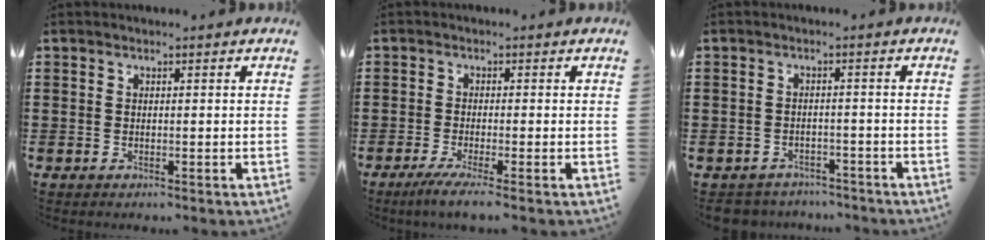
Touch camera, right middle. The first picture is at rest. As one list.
[{"total": 2.4, "force": [-1.6, -0.4, 1.8], "torque": [-0.038, -0.012, -0.029]}, {"total": 2.5, "force": [-2.4, 0.4, -0.2], "torque": [-0.006, -0.003, -0.054]}]